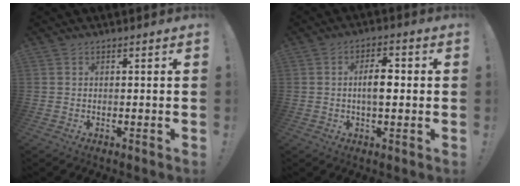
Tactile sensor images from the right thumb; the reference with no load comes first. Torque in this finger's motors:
{"motor_torque": [-0.18, 0.27, -0.28, 0.08, 0.18]}